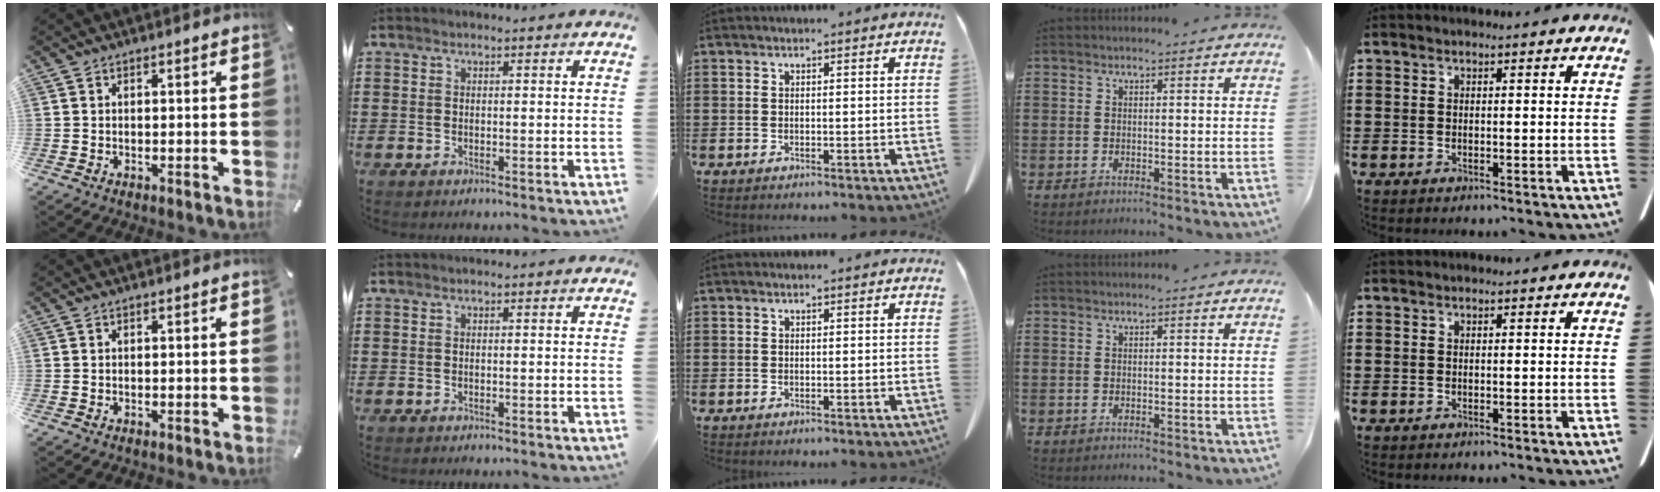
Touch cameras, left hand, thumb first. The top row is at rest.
{}